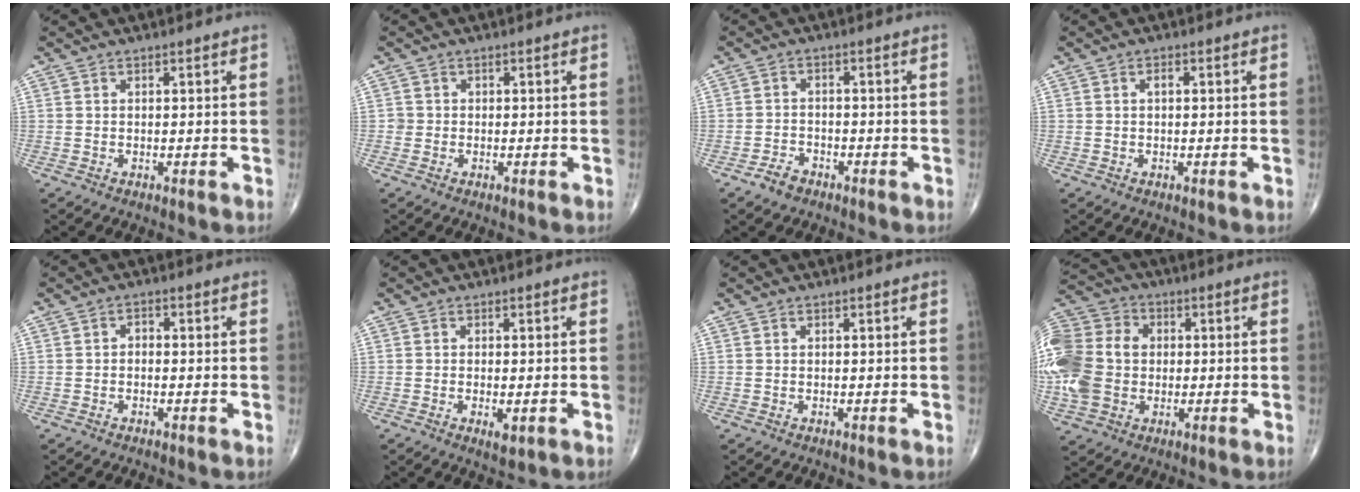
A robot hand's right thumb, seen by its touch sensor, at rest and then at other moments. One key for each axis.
{"total": 1.2, "fx": -0.2, "fy": 1.2, "fz": 0.0, "tx": 0.008, "ty": 0.006, "tz": -0.006}
{"total": 3.2, "fx": -2.3, "fy": 1.9, "fz": 1.1, "tx": -0.019, "ty": 0.014, "tz": -0.039}
{"total": 1.3, "fx": 0.2, "fy": 0.7, "fz": 1.0, "tx": -0.017, "ty": 0.004, "tz": 0.002}
{"total": 1.4, "fx": -0.3, "fy": 1.1, "fz": 0.9, "tx": -0.007, "ty": 0.008, "tz": -0.010}
{"total": 2.6, "fx": -0.8, "fy": 0.9, "fz": 2.2, "tx": -0.040, "ty": -0.006, "tz": -0.012}
{"total": 0.0}
{"total": 20.3, "fx": -0.1, "fy": 15.8, "fz": 12.7, "tx": -0.297, "ty": 0.028, "tz": -0.001}